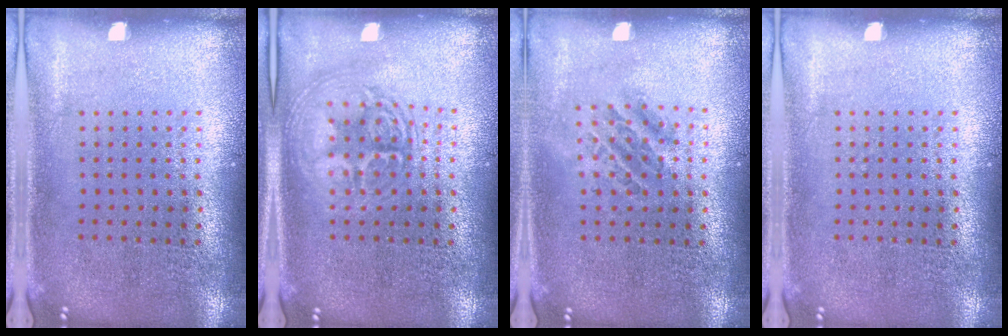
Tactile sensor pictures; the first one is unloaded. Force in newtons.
{"total": 3.0, "press": 3.0, "slide": 0.4}
{"total": 1.1, "press": 1.0, "slide": 0.5}
{"total": 0.0}